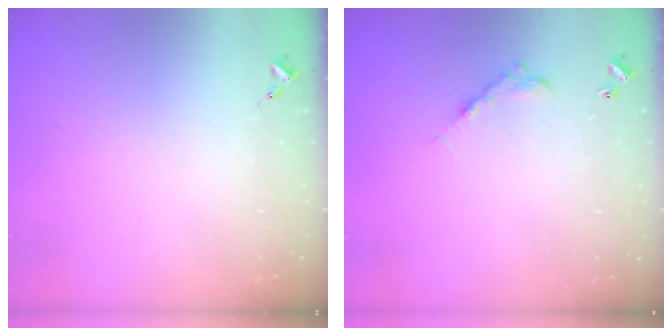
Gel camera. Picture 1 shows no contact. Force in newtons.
{"total": 7.7, "press": 7.7, "slide": 0.6}